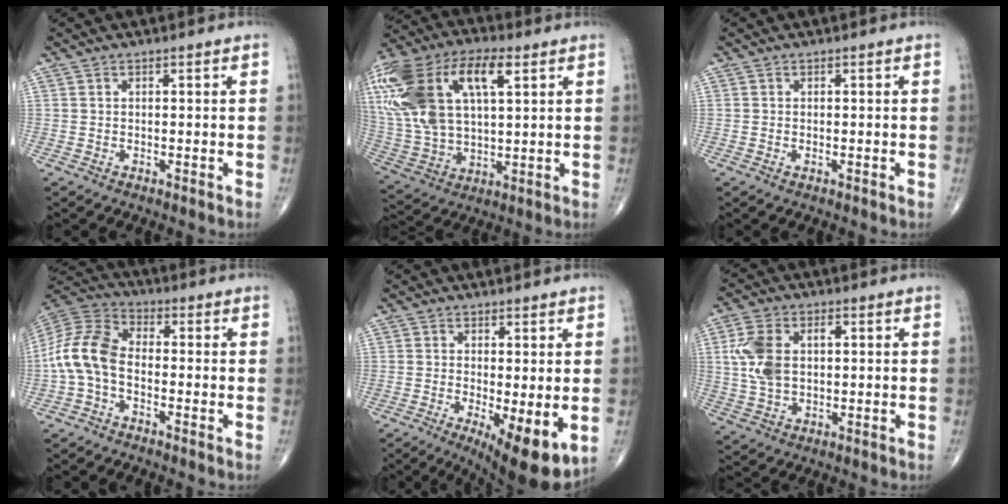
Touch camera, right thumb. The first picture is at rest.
{"total": 27.0, "force": [9.1, 13.9, 21.3], "torque": [-0.476, 0.023, 0.167]}
{"total": 0.0}
{"total": 10.8, "force": [-2.1, 6.7, 8.2], "torque": [-0.167, 0.034, -0.057]}
{"total": 11.0, "force": [-2.7, 3.4, 10.2], "torque": [-0.149, -0.026, -0.034]}
{"total": 9.7, "force": [1.3, 6.1, 7.4], "torque": [-0.156, 0.010, 0.029]}